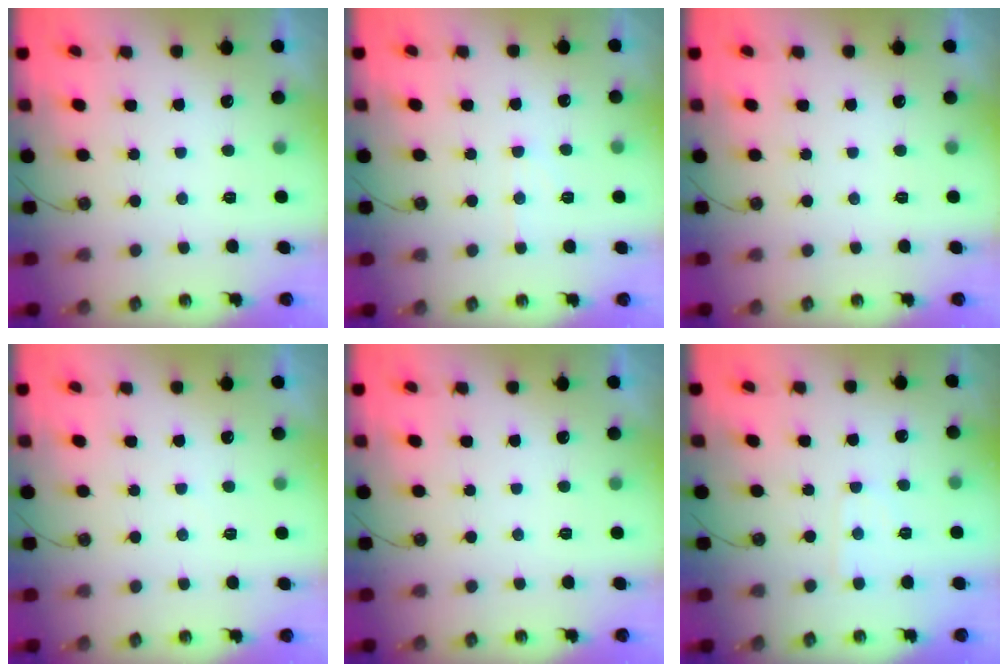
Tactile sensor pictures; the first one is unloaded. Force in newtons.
{"total": 4.8, "press": 4.7, "slide": 0.6}
{"total": 0.0}
{"total": 3.8, "press": 3.7, "slide": 0.5}
{"total": 0.0}
{"total": 5.1, "press": 5.0, "slide": 0.7}